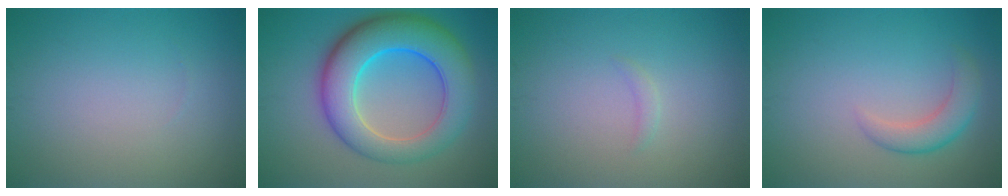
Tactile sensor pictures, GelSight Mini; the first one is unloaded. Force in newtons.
{"total": 10.0, "press": 10.0, "slide": 0.2}
{"total": 0.7, "press": 0.7, "slide": 0.1}
{"total": 2.7, "press": 2.7, "slide": 0.2}